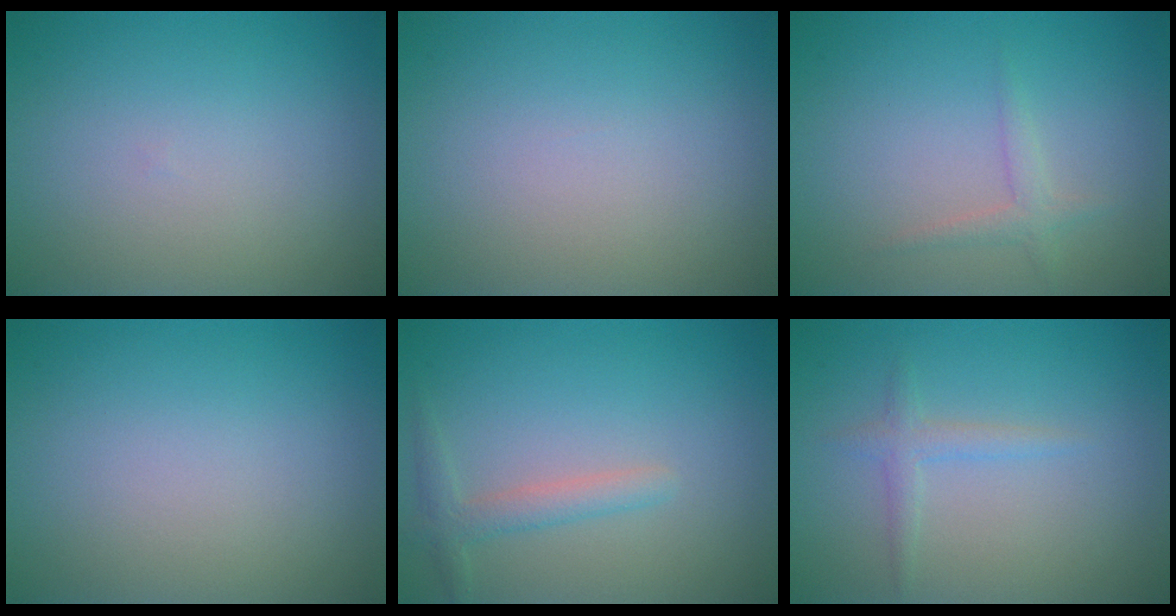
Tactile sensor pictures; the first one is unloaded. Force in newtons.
{"total": 0.0}
{"total": 1.4, "press": 1.4, "slide": 0.0}
{"total": 0.0}
{"total": 2.0, "press": 2.0, "slide": 0.1}
{"total": 1.4, "press": 1.4, "slide": 0.1}